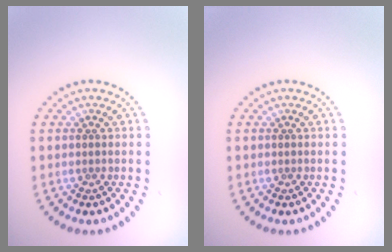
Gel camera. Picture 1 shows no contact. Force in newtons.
{"total": 0.0}